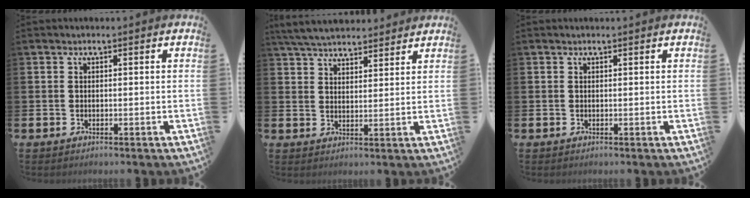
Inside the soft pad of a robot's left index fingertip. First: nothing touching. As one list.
[{"total": 5.4, "force": [5.2, 1.1, 1.0], "torque": [-0.042, -0.018, 0.096]}, {"total": 0.0}]